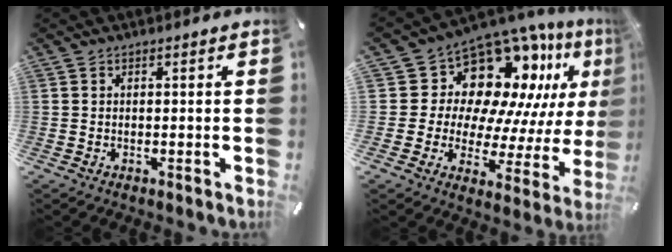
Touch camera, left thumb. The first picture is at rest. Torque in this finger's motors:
{"motor_torque": [2.36, 2.65, 0.17, -0.03, 0.19]}